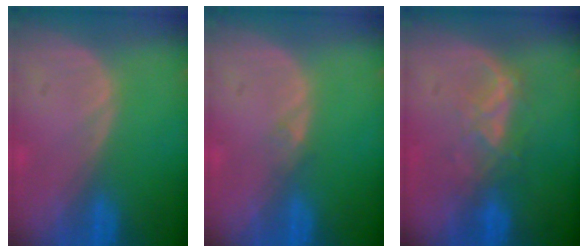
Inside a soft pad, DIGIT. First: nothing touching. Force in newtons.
{"total": 0.8, "press": 0.8, "slide": 0.0}
{"total": 4.1, "press": 4.1, "slide": 0.6}